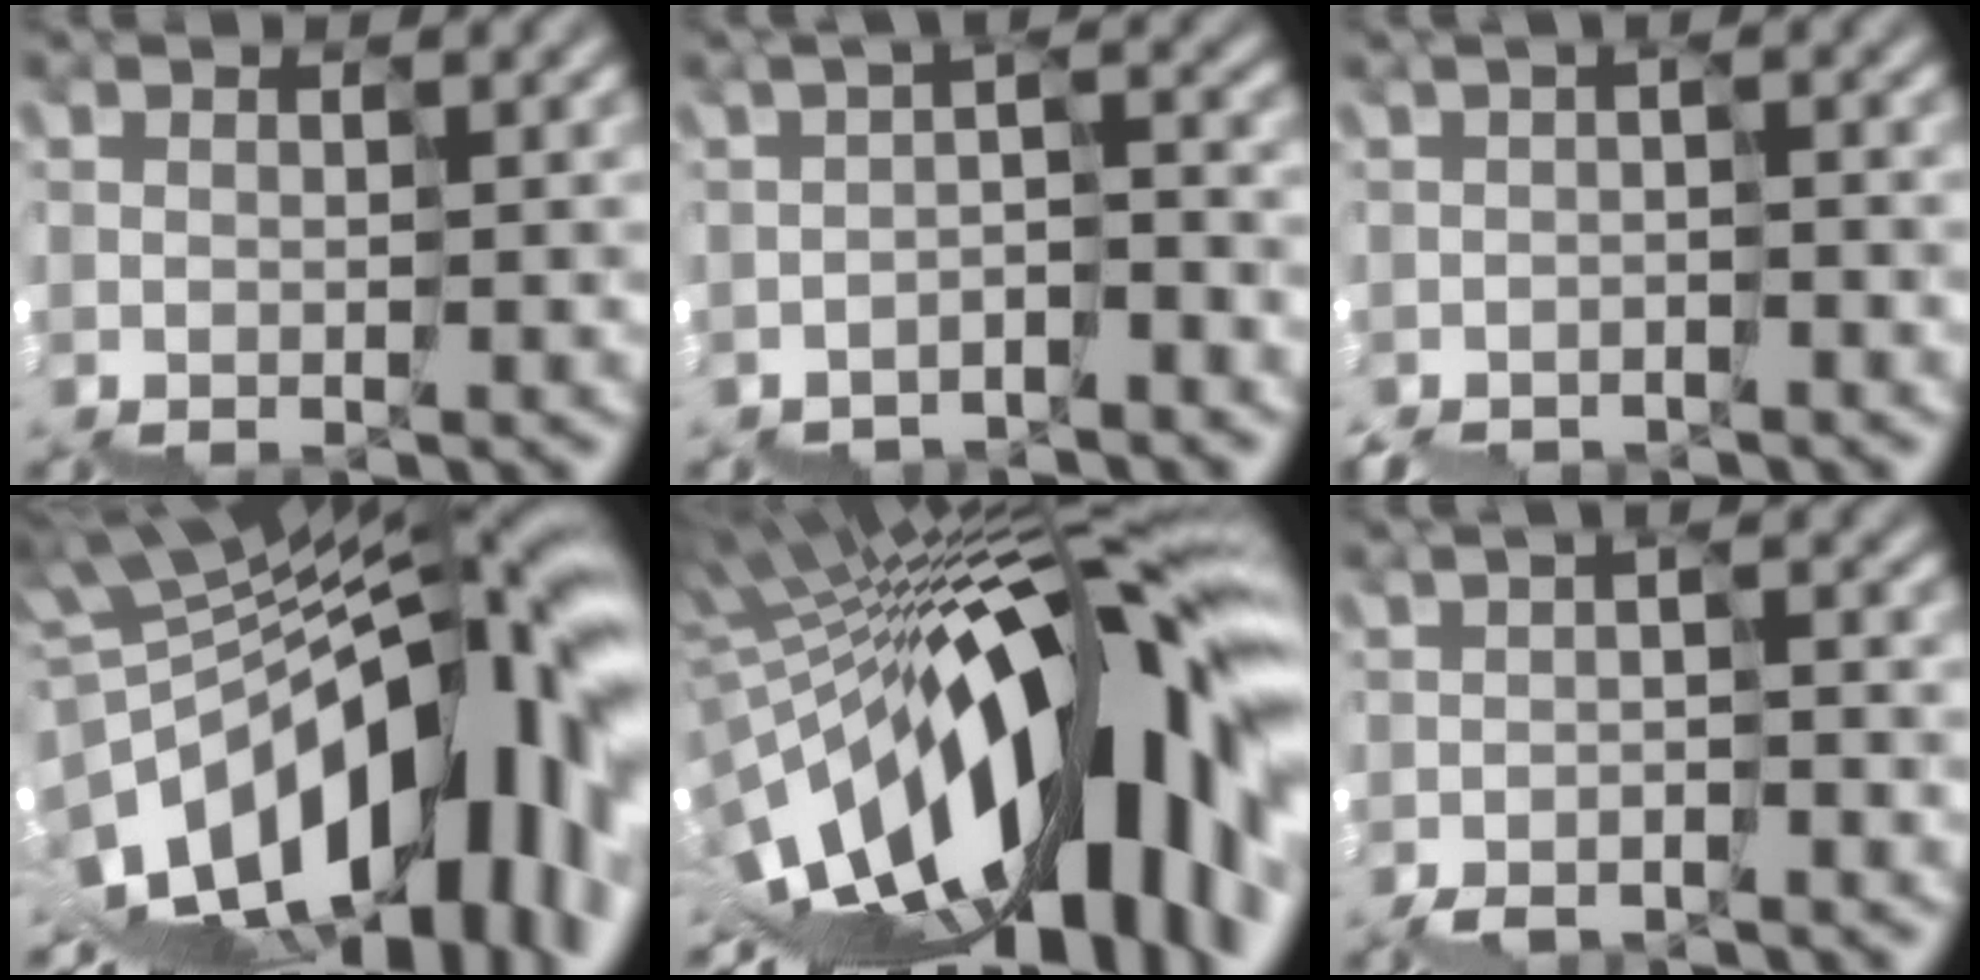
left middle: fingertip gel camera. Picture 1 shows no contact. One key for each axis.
{"total": 3.0, "fx": -2.6, "fy": 0.4, "fz": 1.3, "tx": -0.028, "ty": 0.009, "tz": -0.041}
{"total": 2.4, "fx": -2.4, "fy": 0.2, "fz": 0.3, "tx": -0.007, "ty": -0.006, "tz": -0.030}
{"total": 15.0, "fx": -3.5, "fy": 7.4, "fz": 12.5, "tx": -0.216, "ty": 0.026, "tz": -0.076}
{"total": 15.7, "fx": -3.7, "fy": 5.8, "fz": 14.1, "tx": -0.220, "ty": 0.028, "tz": -0.086}
{"total": 1.6, "fx": -1.6, "fy": -0.1, "fz": 0.3, "tx": -0.017, "ty": 0.001, "tz": -0.028}